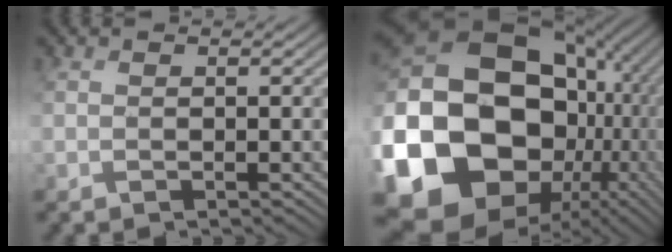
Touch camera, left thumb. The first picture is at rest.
{"total": 23.6, "force": [-2.1, 19.0, 13.7], "torque": [-0.360, -0.036, -0.001]}